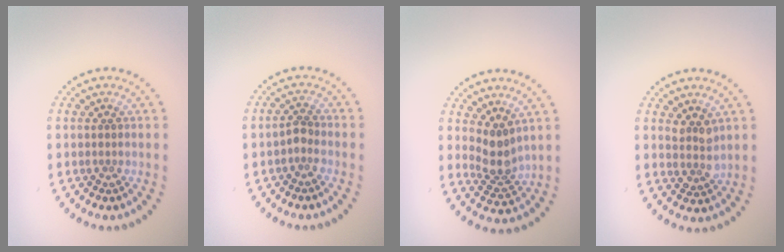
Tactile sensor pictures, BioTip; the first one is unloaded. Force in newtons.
{"total": 1.2, "press": 1.0, "slide": 0.7}
{"total": 2.8, "press": 2.1, "slide": 1.8}
{"total": 2.0, "press": 1.6, "slide": 1.2}